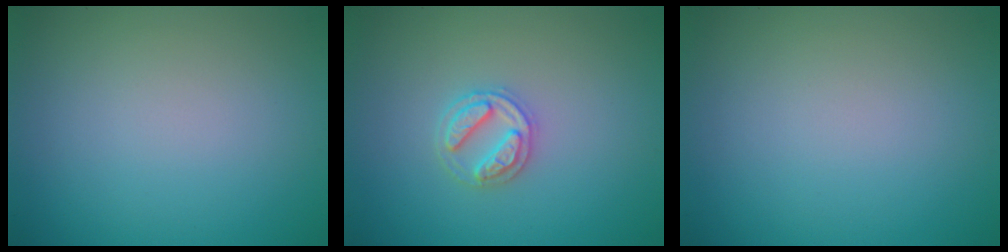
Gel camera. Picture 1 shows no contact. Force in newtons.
{"total": 2.6, "press": 2.5, "slide": 0.5}
{"total": 0.0}